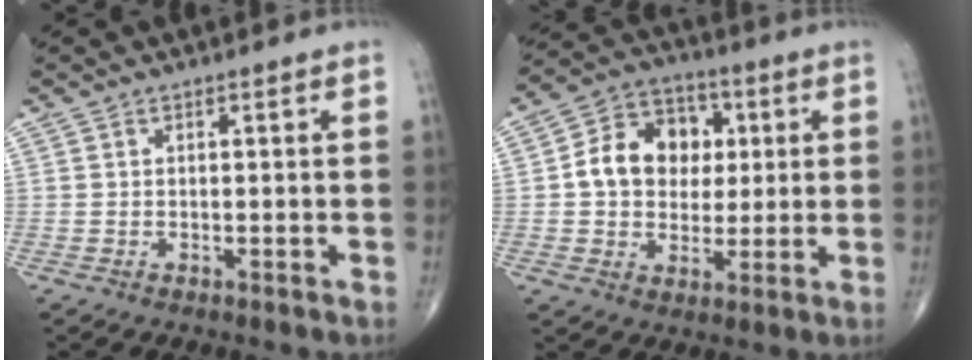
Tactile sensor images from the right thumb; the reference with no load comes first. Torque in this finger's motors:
{"motor_torque": [0.15, 0.18, 0.59, 0.16, 0.17]}